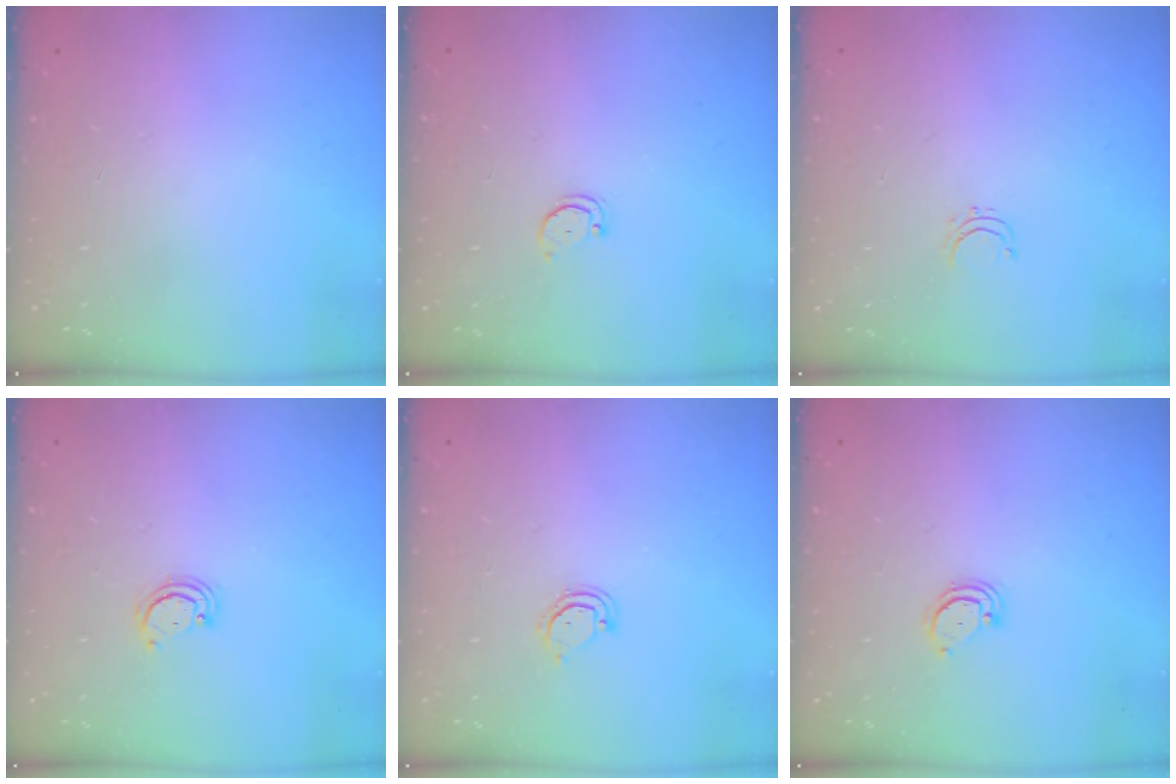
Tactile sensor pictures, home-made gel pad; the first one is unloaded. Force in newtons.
{"total": 2.5, "press": 2.4, "slide": 0.4}
{"total": 3.7, "press": 3.7, "slide": 0.3}
{"total": 2.6, "press": 2.6, "slide": 0.3}
{"total": 4.0, "press": 4.0, "slide": 0.4}
{"total": 3.0, "press": 3.0, "slide": 0.2}